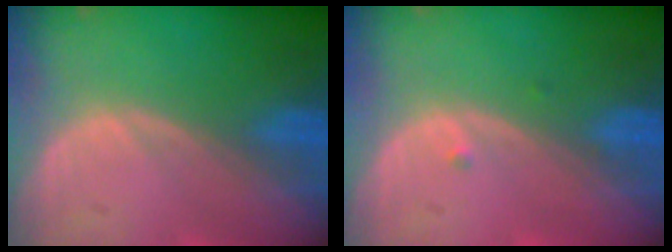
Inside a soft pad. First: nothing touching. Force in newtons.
{"total": 0.6, "press": 0.5, "slide": 0.3}